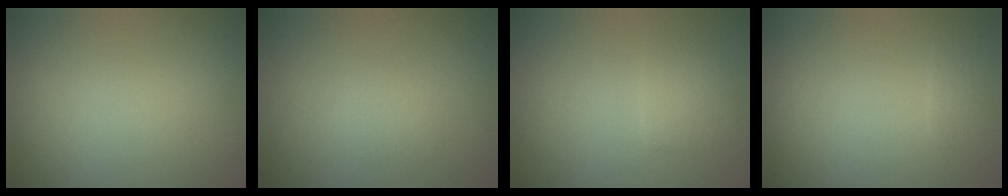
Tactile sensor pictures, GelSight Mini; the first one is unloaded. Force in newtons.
{"total": 1.1, "press": 1.1, "slide": 0.0}
{"total": 1.6, "press": 1.6, "slide": 0.3}
{"total": 0.7, "press": 0.7, "slide": 0.2}